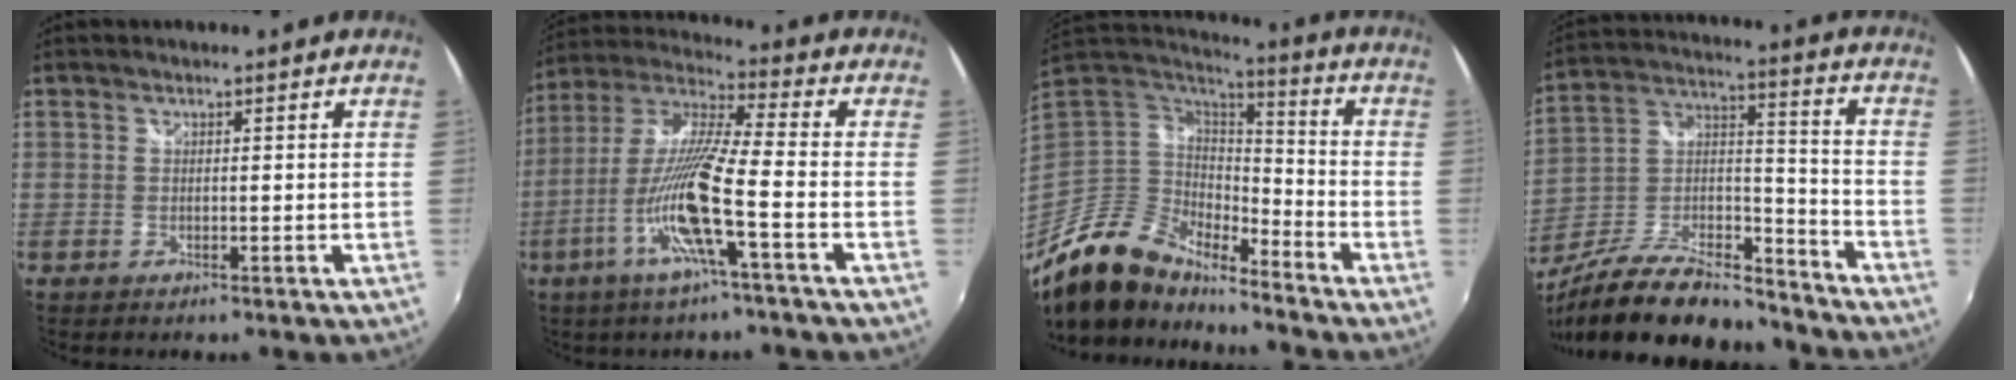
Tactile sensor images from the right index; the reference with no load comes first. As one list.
[{"total": 14.8, "force": [-6.3, 0.2, 13.4], "torque": [-0.260, -0.020, -0.124]}, {"total": 16.6, "force": [-13.6, 5.9, 7.4], "torque": [-0.162, -0.013, -0.263]}, {"total": 23.4, "force": [-18.0, 7.3, 13.1], "torque": [-0.251, -0.008, -0.290]}]